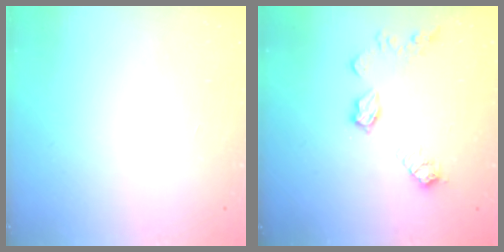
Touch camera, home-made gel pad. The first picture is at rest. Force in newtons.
{"total": 10.0, "press": 10.0, "slide": 0.3}